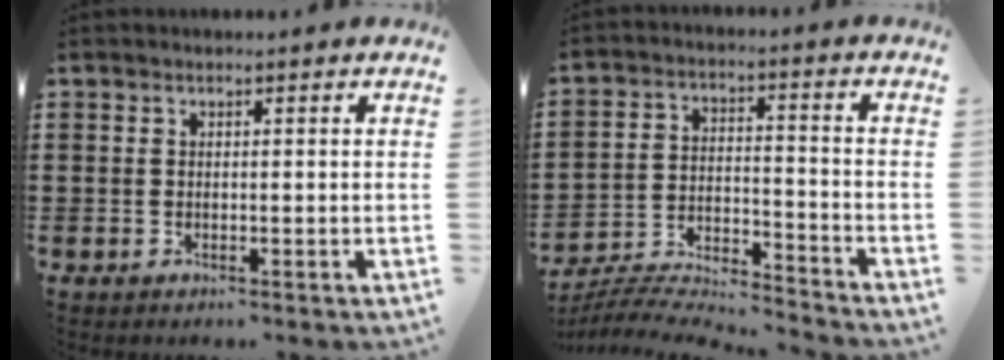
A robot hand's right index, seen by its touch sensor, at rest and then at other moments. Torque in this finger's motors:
{"motor_torque": [0.15, -0.04, -0.42, -0.13]}